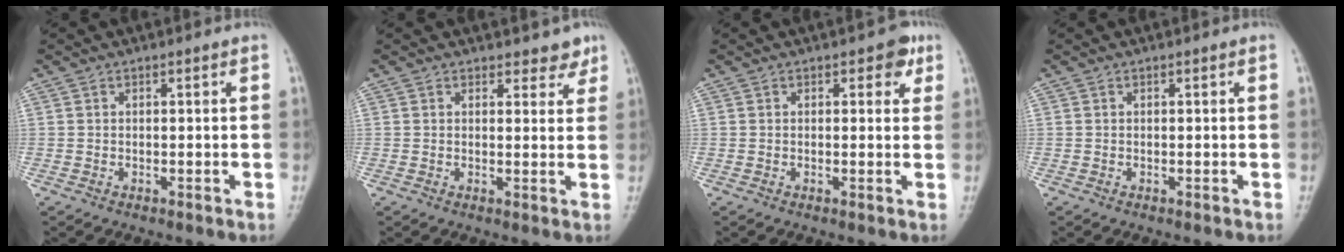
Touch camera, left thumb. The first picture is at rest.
{"total": 3.0, "force": [2.5, 1.6, 0.6], "torque": [0.019, -0.016, 0.024]}
{"total": 3.2, "force": [1.4, 2.0, 2.1], "torque": [0.001, -0.002, 0.010]}
{"total": 0.0}